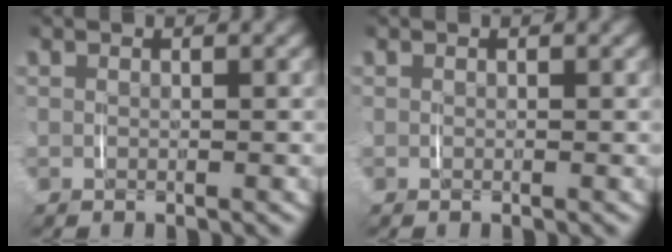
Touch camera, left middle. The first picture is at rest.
{"total": 0.0}